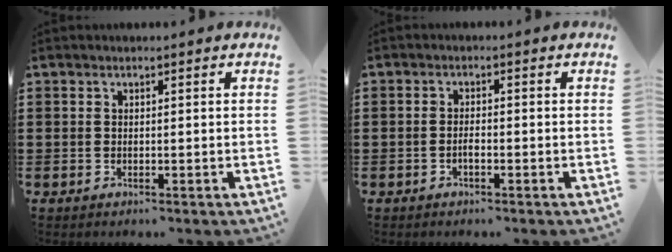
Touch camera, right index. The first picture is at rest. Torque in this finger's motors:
{"motor_torque": [0.04, 1.04, 0.00, 0.00]}